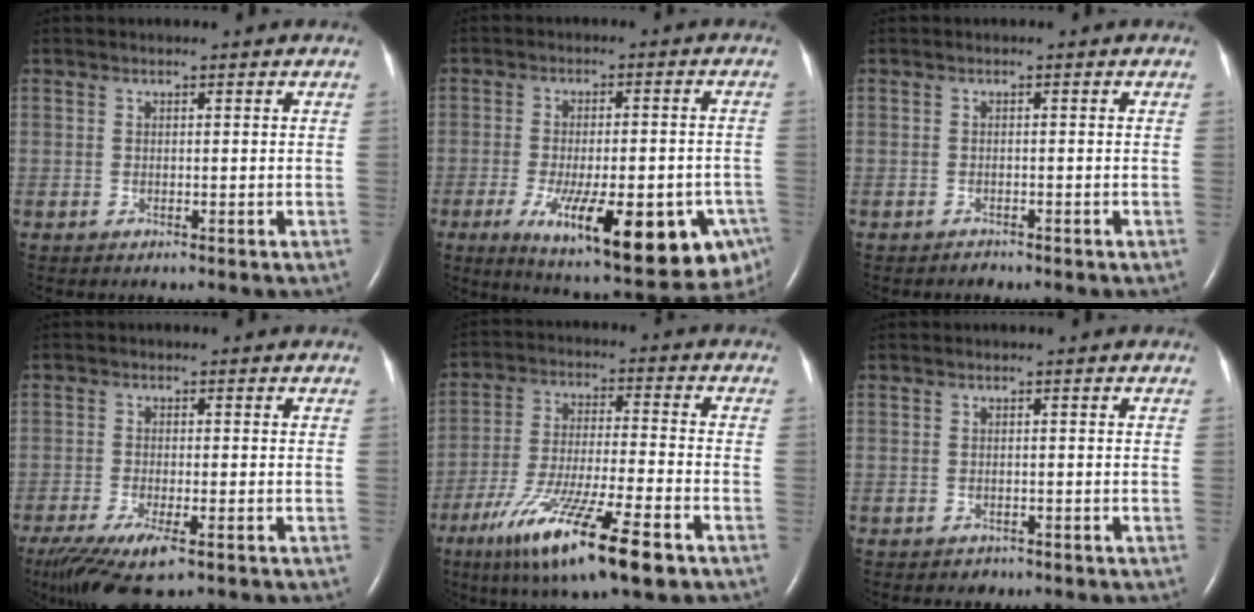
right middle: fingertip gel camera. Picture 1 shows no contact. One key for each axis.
{"total": 22.0, "fx": -10.1, "fy": 6.5, "fz": 18.5, "tx": -0.200, "ty": -0.021, "tz": -0.129}
{"total": 0.7, "fx": -0.6, "fy": 0.2, "fz": -0.1, "tx": -0.002, "ty": -0.001, "tz": -0.011}
{"total": 9.3, "fx": -6.0, "fy": 2.3, "fz": 6.8, "tx": -0.123, "ty": -0.024, "tz": -0.100}
{"total": 16.6, "fx": -9.6, "fy": 1.6, "fz": 13.4, "tx": -0.248, "ty": -0.040, "tz": -0.165}
{"total": 1.0, "fx": -0.7, "fy": 0.7, "fz": -0.1, "tx": -0.003, "ty": 0.002, "tz": -0.011}